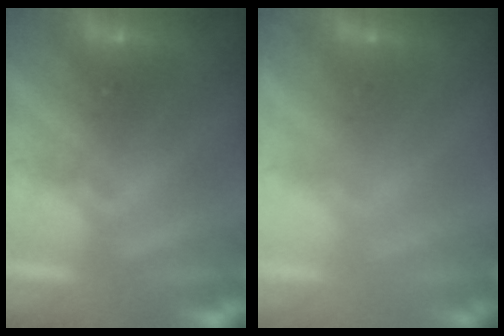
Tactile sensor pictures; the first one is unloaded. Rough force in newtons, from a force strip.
{"total": 2.1}